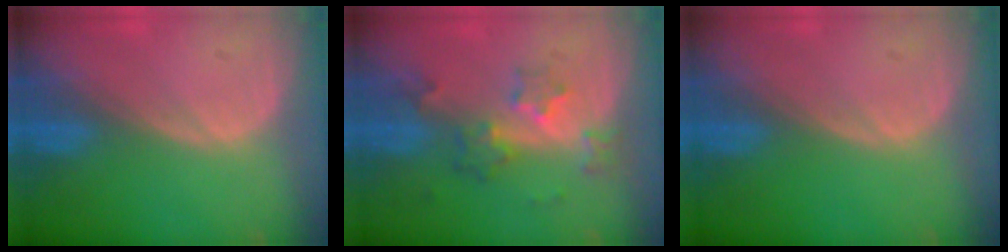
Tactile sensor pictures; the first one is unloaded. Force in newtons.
{"total": 6.1, "press": 5.4, "slide": 2.9}
{"total": 0.0}